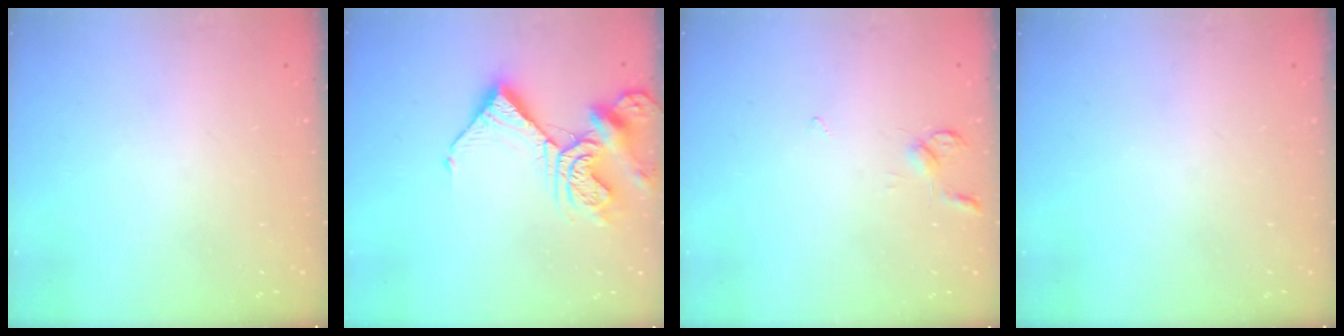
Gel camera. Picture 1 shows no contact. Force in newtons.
{"total": 13.0, "press": 12.9, "slide": 1.7}
{"total": 4.5, "press": 4.5, "slide": 0.5}
{"total": 0.0}